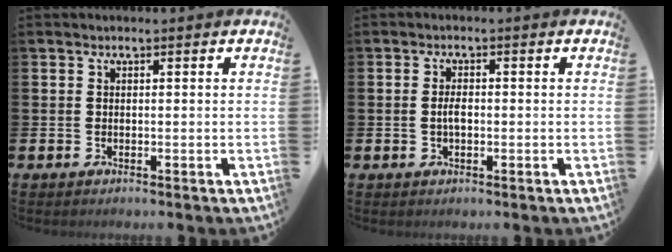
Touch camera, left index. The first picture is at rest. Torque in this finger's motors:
{"motor_torque": [0.25, 0.19, 0.03, 0.08]}